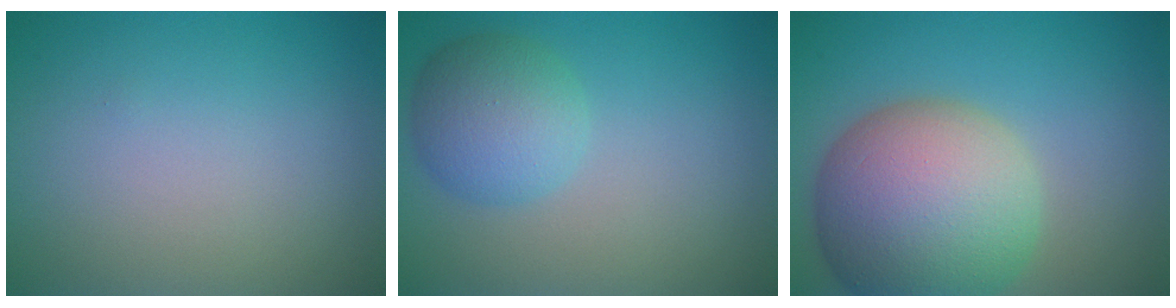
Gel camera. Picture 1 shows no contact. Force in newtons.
{"total": 4.4, "press": 4.4, "slide": 0.1}
{"total": 12.6, "press": 12.5, "slide": 1.0}